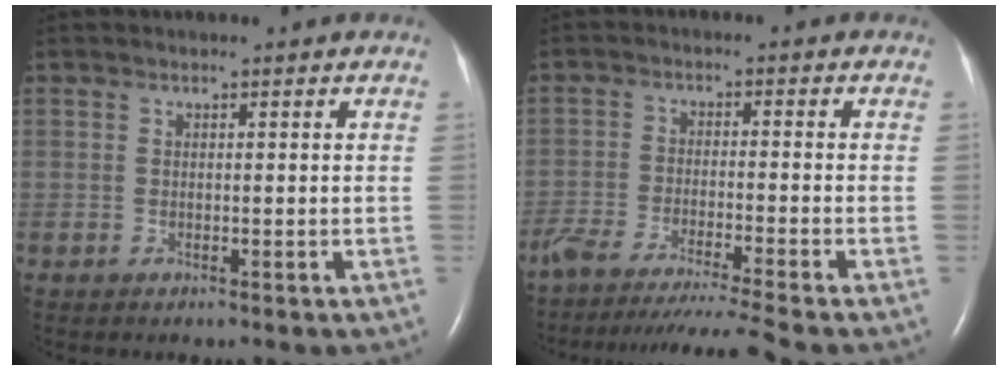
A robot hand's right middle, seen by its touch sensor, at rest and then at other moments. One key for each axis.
{"total": 13.3, "fx": -11.7, "fy": -2.5, "fz": 5.9, "tx": -0.074, "ty": -0.037, "tz": -0.189}